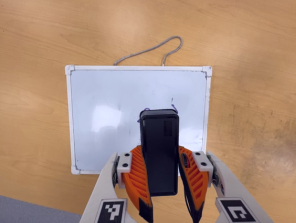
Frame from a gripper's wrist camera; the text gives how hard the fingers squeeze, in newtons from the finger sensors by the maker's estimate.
{"total": 8.7, "left": 7.2, "right": 10.2}